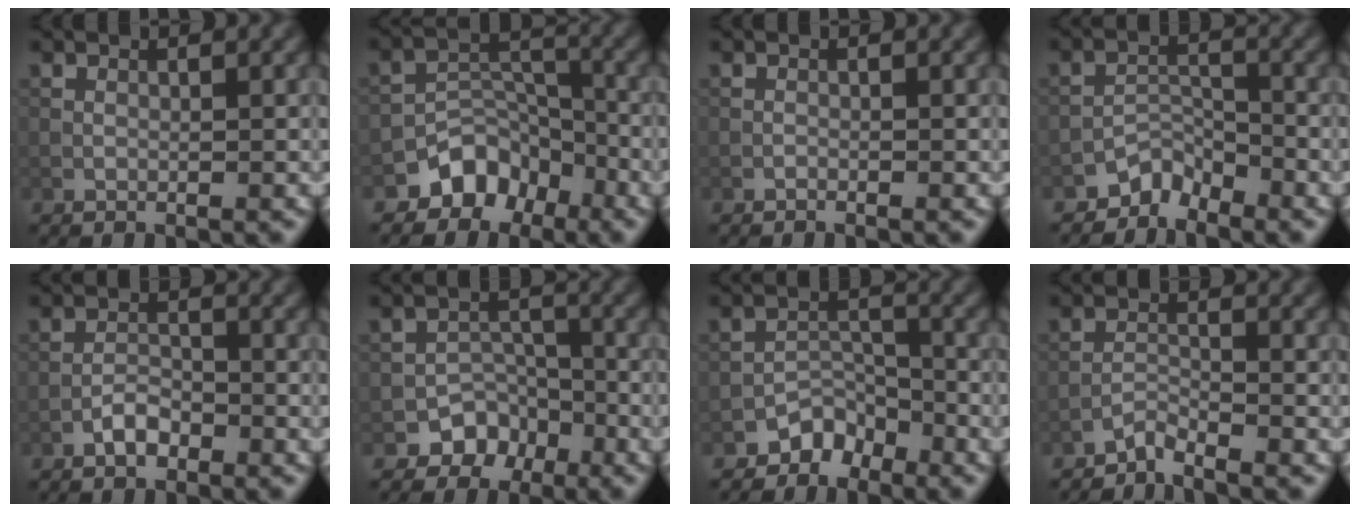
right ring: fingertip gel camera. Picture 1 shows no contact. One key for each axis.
{"total": 4.7, "fx": -3.3, "fy": 3.0, "fz": 1.3, "tx": -0.005, "ty": 0.006, "tz": -0.058}
{"total": 0.0}
{"total": 2.5, "fx": -2.3, "fy": 0.8, "fz": 0.4, "tx": 0.001, "ty": 0.013, "tz": -0.045}
{"total": 2.0, "fx": -1.3, "fy": 0.9, "fz": 1.2, "tx": -0.017, "ty": 0.006, "tz": -0.027}
{"total": 3.6, "fx": -2.5, "fy": 2.6, "fz": 0.6, "tx": 0.013, "ty": 0.010, "tz": -0.038}
{"total": 2.8, "fx": -2.3, "fy": 1.4, "fz": 0.6, "tx": 0.002, "ty": 0.015, "tz": -0.042}
{"total": 1.6, "fx": -1.6, "fy": 0.0, "fz": 0.3, "tx": -0.002, "ty": 0.006, "tz": -0.035}